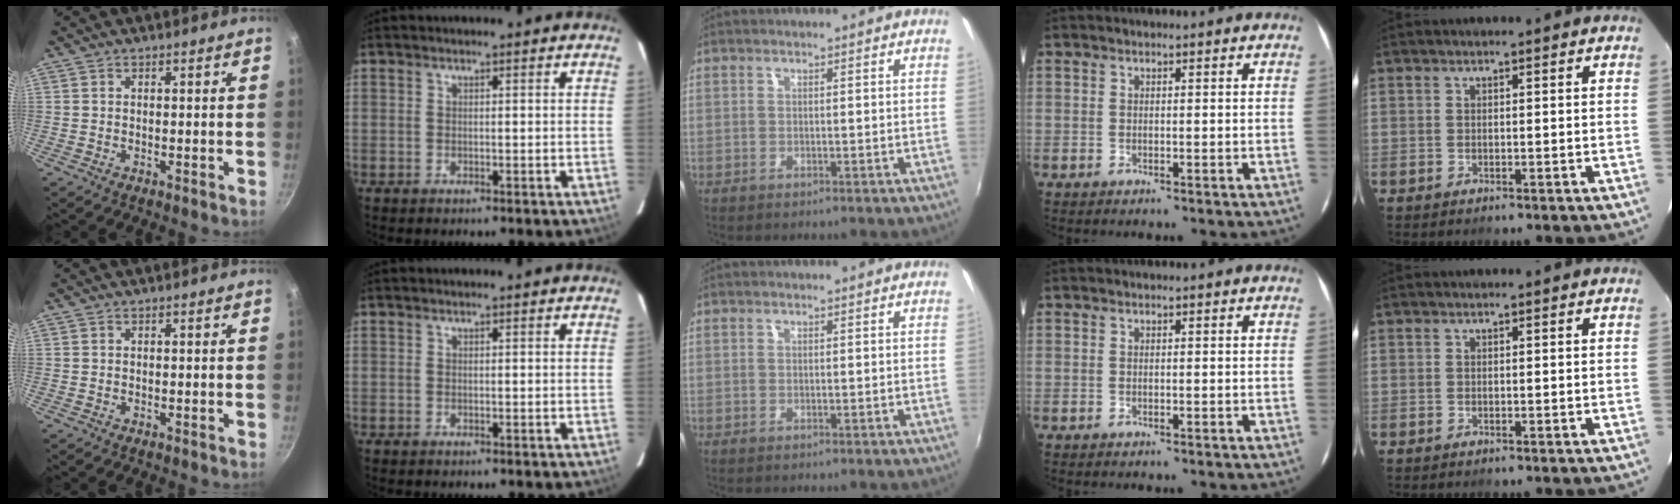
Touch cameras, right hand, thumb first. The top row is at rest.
{}